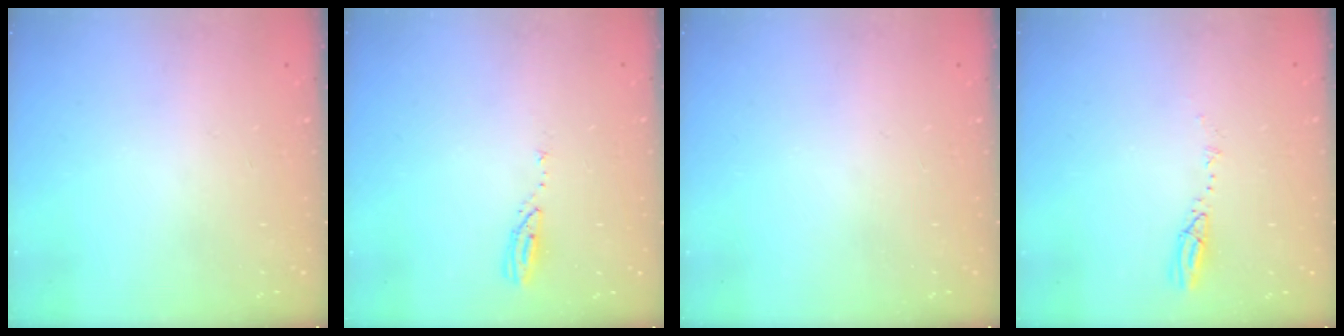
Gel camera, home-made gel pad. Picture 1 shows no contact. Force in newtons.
{"total": 4.0, "press": 4.0, "slide": 0.4}
{"total": 0.0}
{"total": 4.0, "press": 4.0, "slide": 0.4}